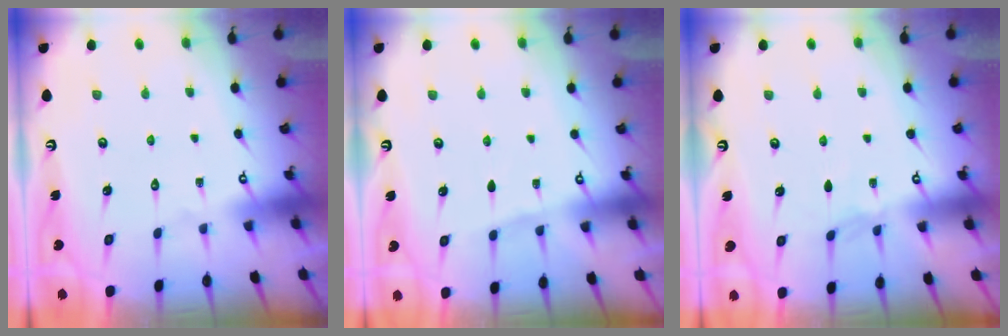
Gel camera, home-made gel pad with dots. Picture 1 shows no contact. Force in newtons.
{"total": 2.2, "press": 2.2, "slide": 0.4}
{"total": 2.5, "press": 2.5, "slide": 0.5}